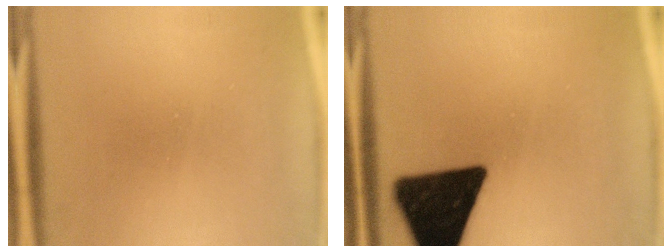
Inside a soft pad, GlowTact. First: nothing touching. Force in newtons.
{"total": 17.7}